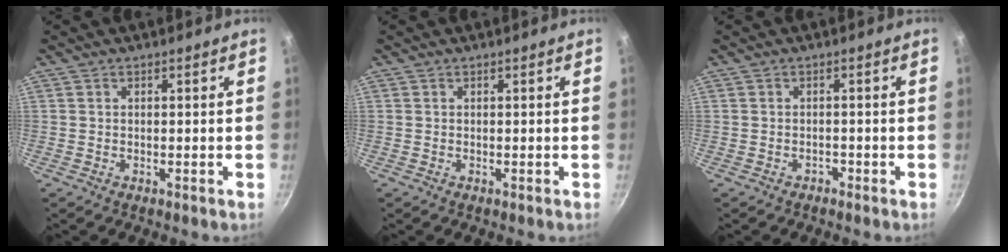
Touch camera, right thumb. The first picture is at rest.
{"total": 0.0}
{"total": 1.0, "force": [-0.8, 0.6, 0.1], "torque": [-0.001, 0.004, -0.016]}